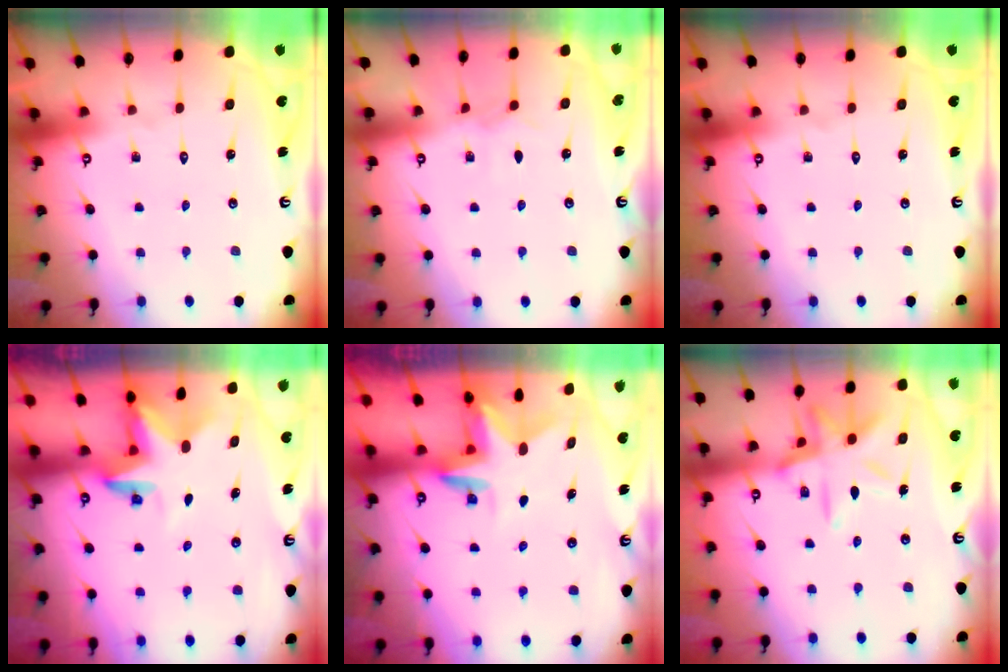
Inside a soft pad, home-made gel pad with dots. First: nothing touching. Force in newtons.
{"total": 4.5, "press": 4.5, "slide": 0.6}
{"total": 0.0}
{"total": 2.8, "press": 2.8, "slide": 0.2}
{"total": 3.0, "press": 3.0, "slide": 0.3}
{"total": 12.8, "press": 12.7, "slide": 1.0}